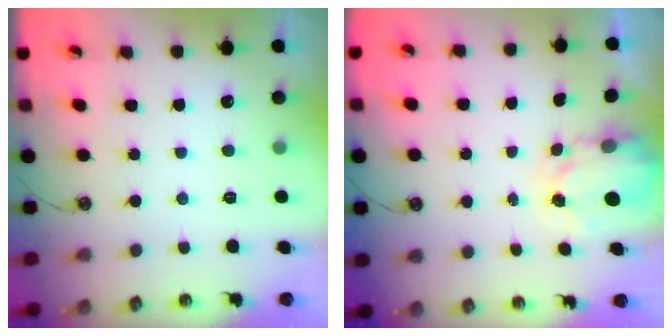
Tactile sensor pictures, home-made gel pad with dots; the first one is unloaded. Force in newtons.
{"total": 3.5, "press": 3.4, "slide": 0.6}